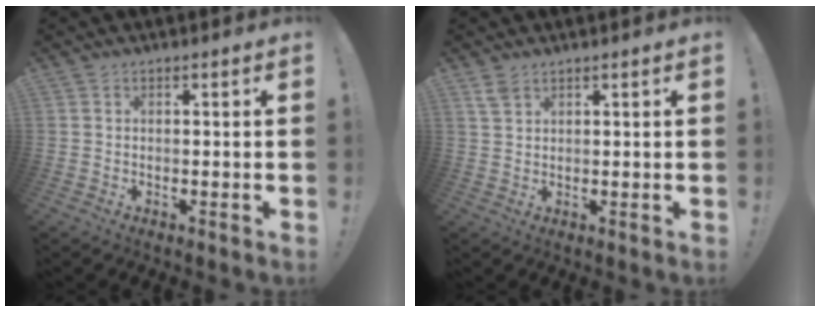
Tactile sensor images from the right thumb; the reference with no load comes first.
{"total": 3.1, "force": [2.1, 1.6, 1.7], "torque": [-0.033, -0.005, 0.040]}